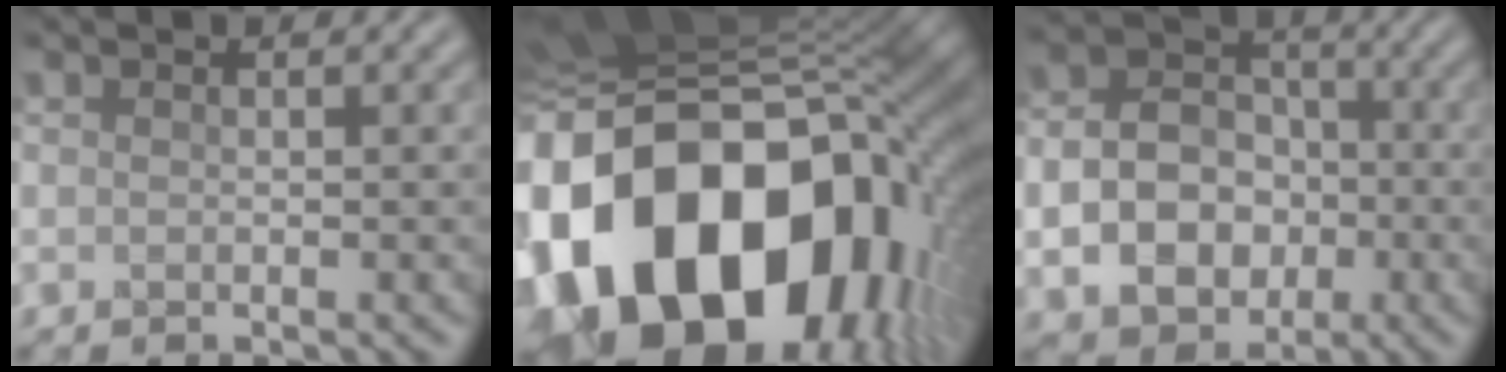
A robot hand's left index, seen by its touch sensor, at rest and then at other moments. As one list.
[{"total": 19.8, "force": [-4.9, 13.4, 13.8], "torque": [-0.268, -0.029, -0.071]}, {"total": 7.4, "force": [-1.6, 6.0, 4.2], "torque": [-0.067, -0.012, -0.030]}]